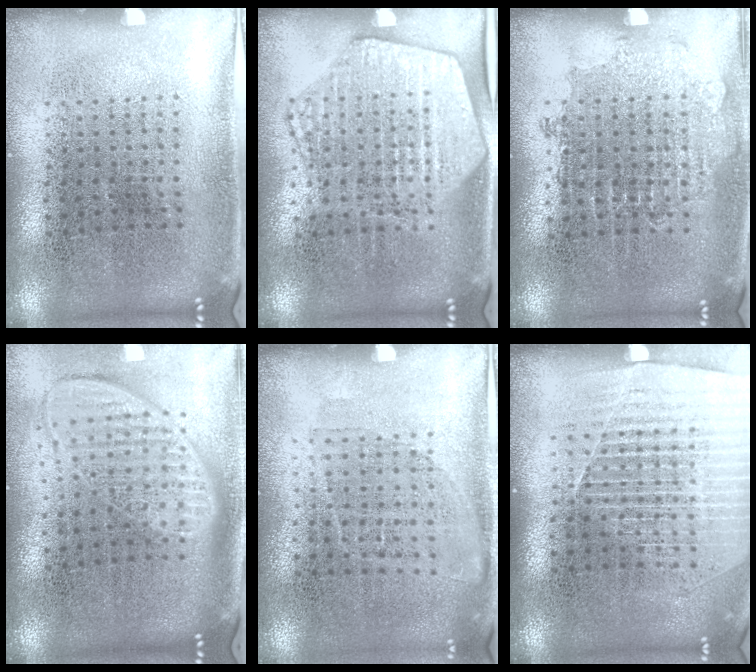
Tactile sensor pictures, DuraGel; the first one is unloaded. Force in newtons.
{"total": 1.9, "press": 1.8, "slide": 0.7}
{"total": 0.7, "press": 0.7, "slide": 0.2}
{"total": 2.0, "press": 1.5, "slide": 1.2}
{"total": 1.0, "press": 0.8, "slide": 0.5}
{"total": 1.5, "press": 1.4, "slide": 0.5}